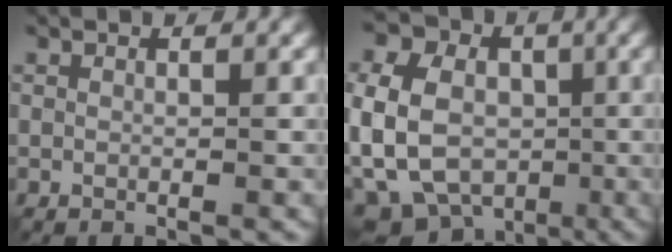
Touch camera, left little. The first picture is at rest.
{"total": 16.6, "force": [-1.3, 14.2, 8.5], "torque": [-0.215, 0.010, -0.054]}